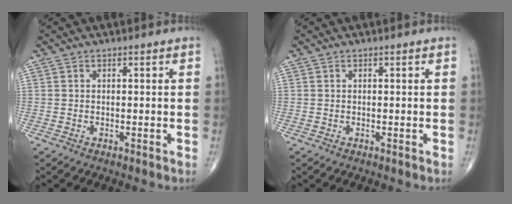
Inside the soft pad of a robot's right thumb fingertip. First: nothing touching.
{"total": 0.0}